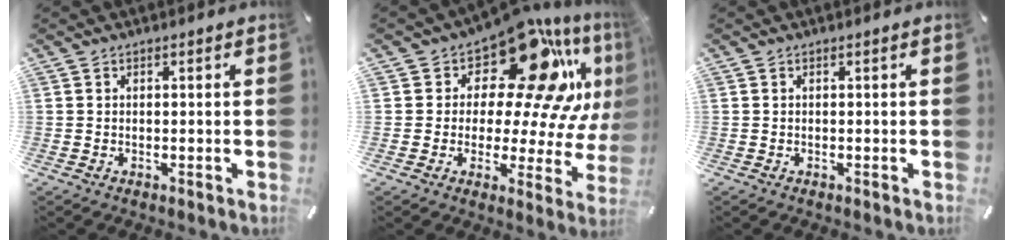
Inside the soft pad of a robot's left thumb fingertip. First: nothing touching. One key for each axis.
{"total": 19.6, "fx": 11.2, "fy": 9.4, "fz": 13.1, "tx": -0.188, "ty": -0.100, "tz": 0.183}
{"total": 0.0}